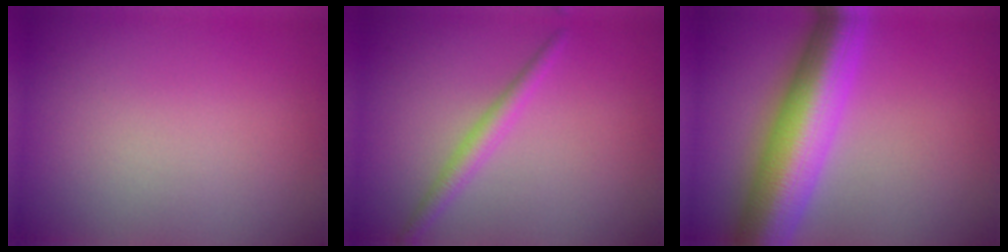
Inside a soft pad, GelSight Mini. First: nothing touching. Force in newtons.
{"total": 2.0, "press": 2.0, "slide": 0.0}
{"total": 10.2, "press": 10.2, "slide": 0.4}